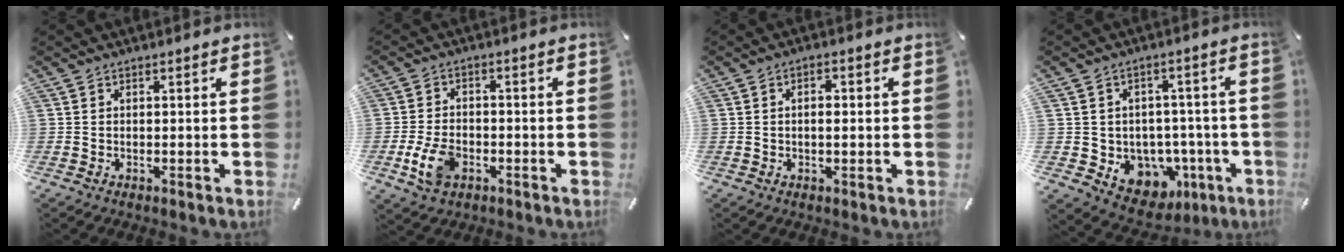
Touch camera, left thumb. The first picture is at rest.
{"total": 7.7, "force": [-2.8, 4.9, 5.2], "torque": [-0.118, 0.006, -0.051]}
{"total": 1.8, "force": [0.0, 0.8, 1.7], "torque": [-0.031, 0.004, -0.002]}
{"total": 7.5, "force": [-1.5, 7.1, 1.9], "torque": [-0.025, -0.004, -0.011]}